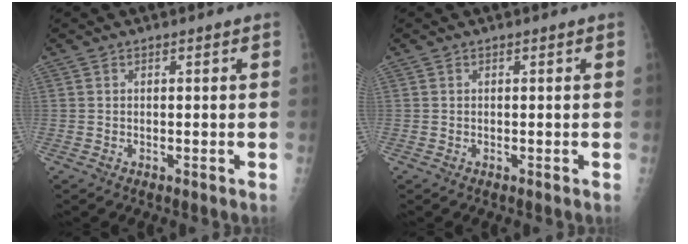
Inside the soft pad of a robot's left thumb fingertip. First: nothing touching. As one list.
[{"total": 0.0}]